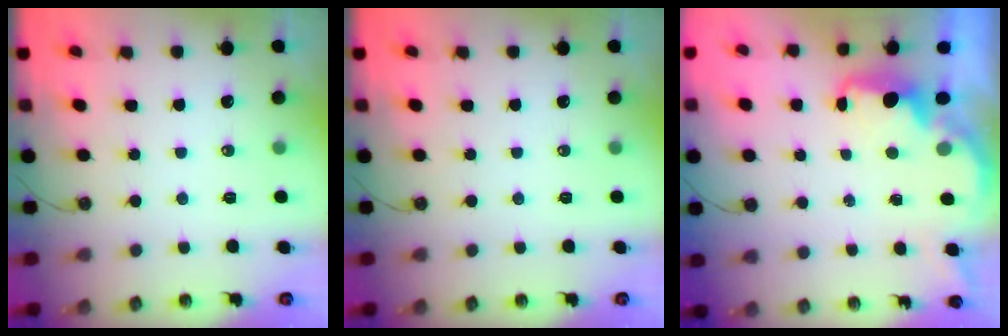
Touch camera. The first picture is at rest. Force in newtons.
{"total": 0.0}
{"total": 2.3, "press": 2.1, "slide": 0.9}